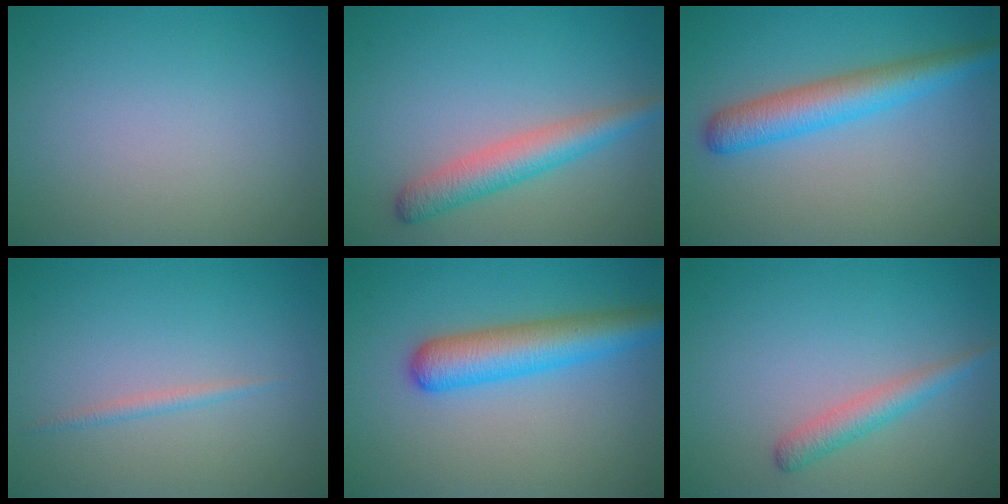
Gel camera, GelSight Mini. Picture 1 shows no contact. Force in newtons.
{"total": 3.7, "press": 3.7, "slide": 0.1}
{"total": 4.7, "press": 4.7, "slide": 0.2}
{"total": 0.8, "press": 0.8, "slide": 0.0}
{"total": 5.3, "press": 5.3, "slide": 0.2}
{"total": 2.3, "press": 2.3, "slide": 0.0}